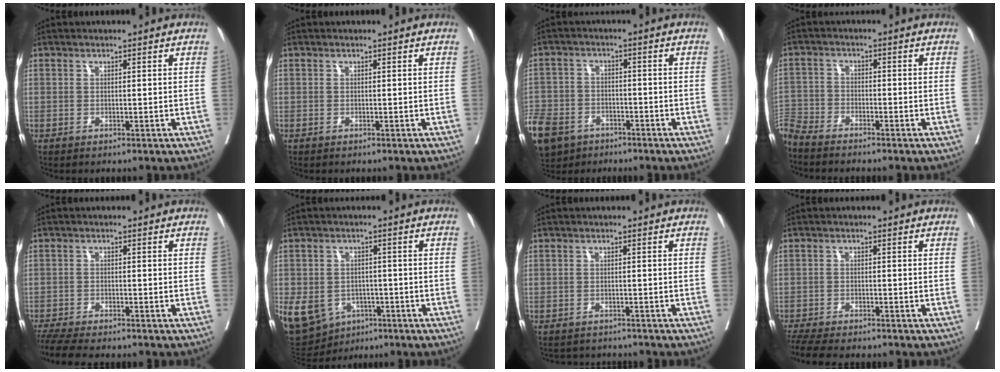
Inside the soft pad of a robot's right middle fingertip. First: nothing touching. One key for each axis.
{"total": 0.0}
{"total": 17.8, "fx": -10.5, "fy": 12.2, "fz": 7.7, "tx": -0.250, "ty": -0.017, "tz": -0.173}
{"total": 6.7, "fx": -6.4, "fy": 1.1, "fz": 1.3, "tx": -0.021, "ty": -0.010, "tz": -0.122}
{"total": 9.0, "fx": -8.0, "fy": 1.1, "fz": 3.9, "tx": -0.060, "ty": -0.015, "tz": -0.129}
{"total": 21.3, "fx": -8.5, "fy": 17.0, "fz": 9.5, "tx": -0.298, "ty": -0.009, "tz": -0.114}
{"total": 4.6, "fx": -4.5, "fy": 0.9, "fz": 0.1, "tx": 0.004, "ty": -0.004, "tz": -0.061}
{"total": 9.8, "fx": -8.6, "fy": 1.8, "fz": 4.2, "tx": -0.070, "ty": -0.013, "tz": -0.134}